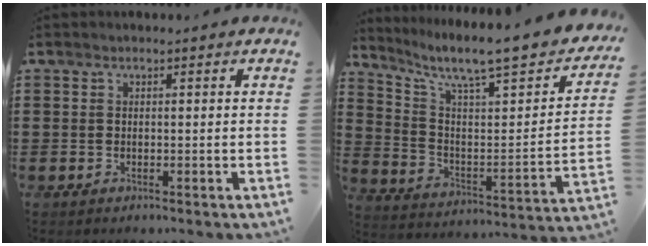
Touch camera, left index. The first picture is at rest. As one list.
[{"total": 8.1, "force": [6.5, 1.1, 4.8], "torque": [-0.106, -0.056, 0.100]}]